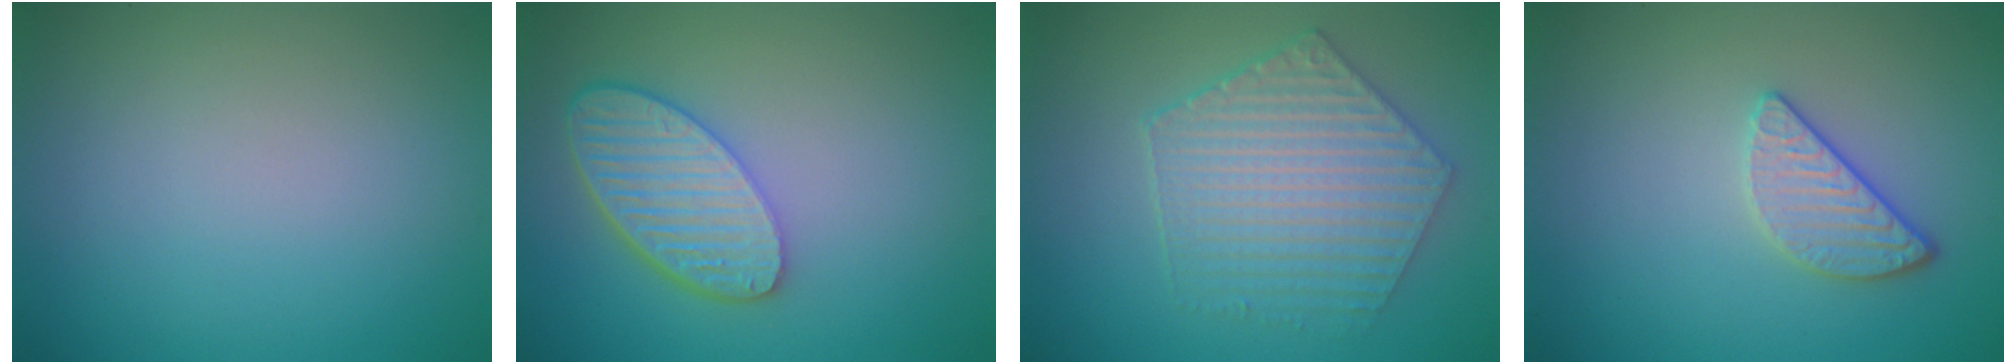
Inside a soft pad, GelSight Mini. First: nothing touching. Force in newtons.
{"total": 5.6, "press": 4.5, "slide": 3.4}
{"total": 5.6, "press": 4.6, "slide": 3.1}
{"total": 2.4, "press": 2.1, "slide": 1.1}